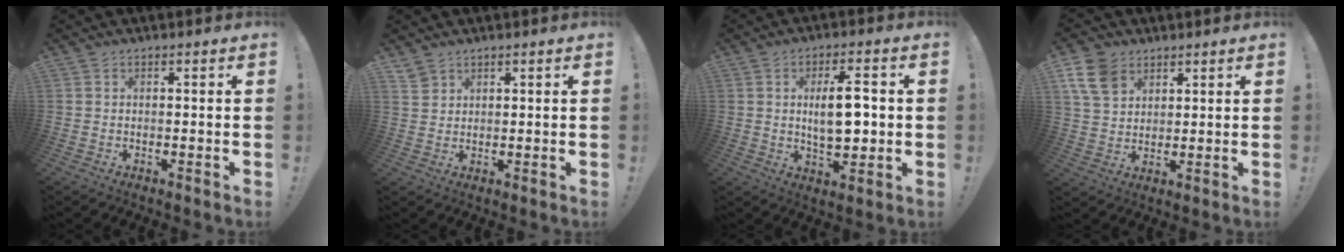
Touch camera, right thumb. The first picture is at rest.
{"total": 2.9, "force": [2.4, 1.5, 0.6], "torque": [-0.013, -0.013, 0.047]}
{"total": 11.1, "force": [0.6, 5.0, 9.9], "torque": [-0.163, -0.001, 0.008]}
{"total": 10.2, "force": [5.4, 7.1, 4.8], "torque": [-0.096, -0.015, 0.110]}